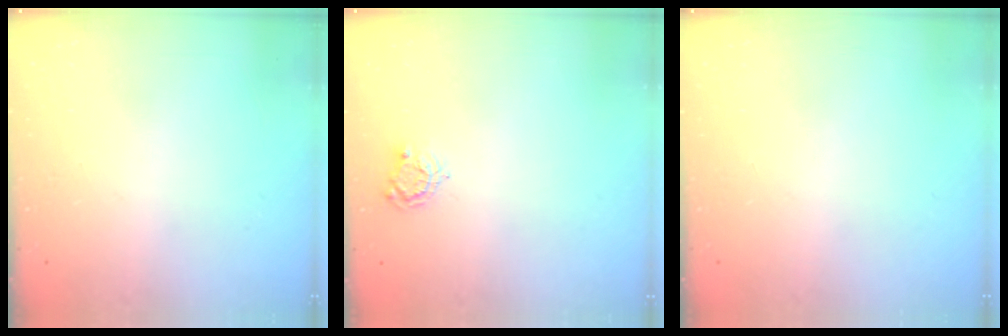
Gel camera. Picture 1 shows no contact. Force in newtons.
{"total": 4.7, "press": 4.7, "slide": 0.3}
{"total": 0.0}